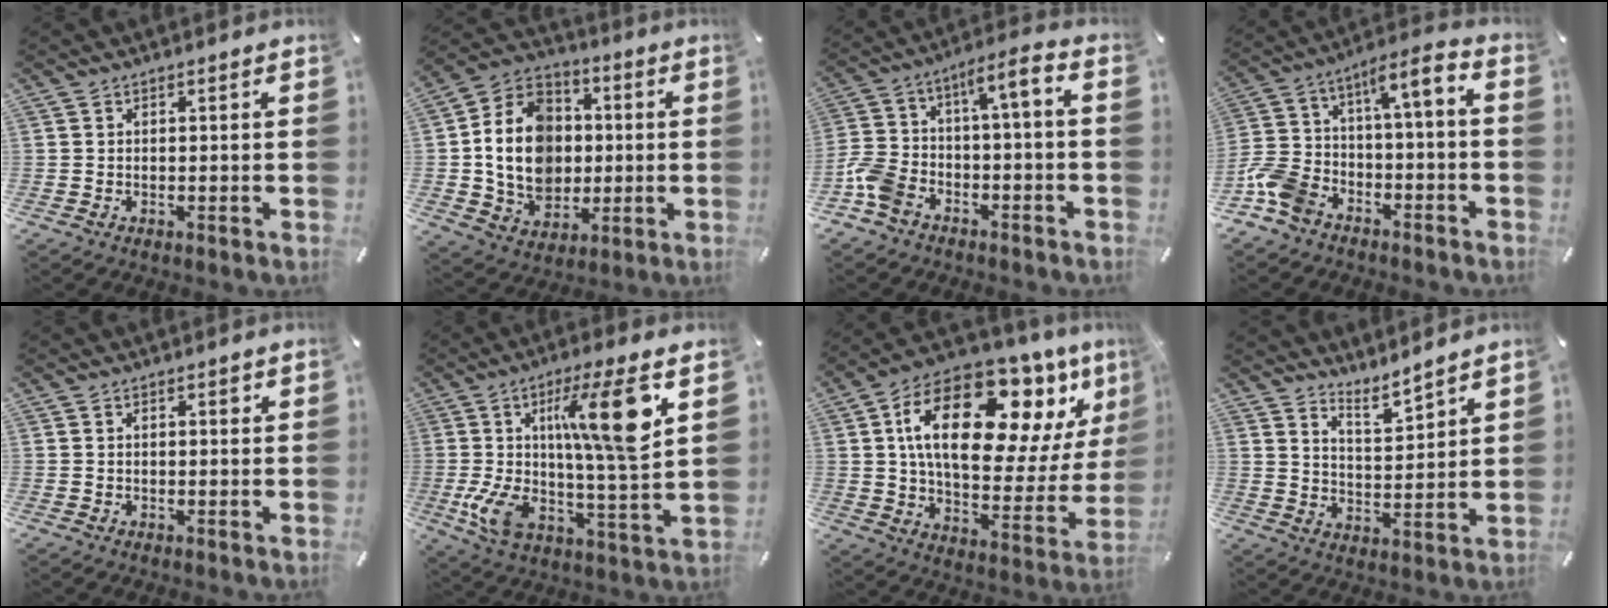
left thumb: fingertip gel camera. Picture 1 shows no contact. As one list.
[{"total": 15.9, "force": [-1.2, 13.4, 8.4], "torque": [-0.193, 0.014, -0.016]}, {"total": 9.2, "force": [-4.3, 4.5, 6.8], "torque": [-0.134, 0.017, -0.086]}, {"total": 9.9, "force": [-5.4, 4.8, 6.7], "torque": [-0.124, 0.023, -0.107]}, {"total": 0.9, "force": [0.3, 0.7, 0.5], "torque": [-0.006, 0.002, 0.002]}, {"total": 20.5, "force": [5.8, 5.3, 18.9], "torque": [-0.336, -0.016, 0.078]}, {"total": 24.9, "force": [11.9, 12.4, 18.0], "torque": [-0.290, -0.065, 0.196]}, {"total": 5.4, "force": [5.4, 0.9, 0.3], "torque": [-0.005, -0.049, 0.096]}]